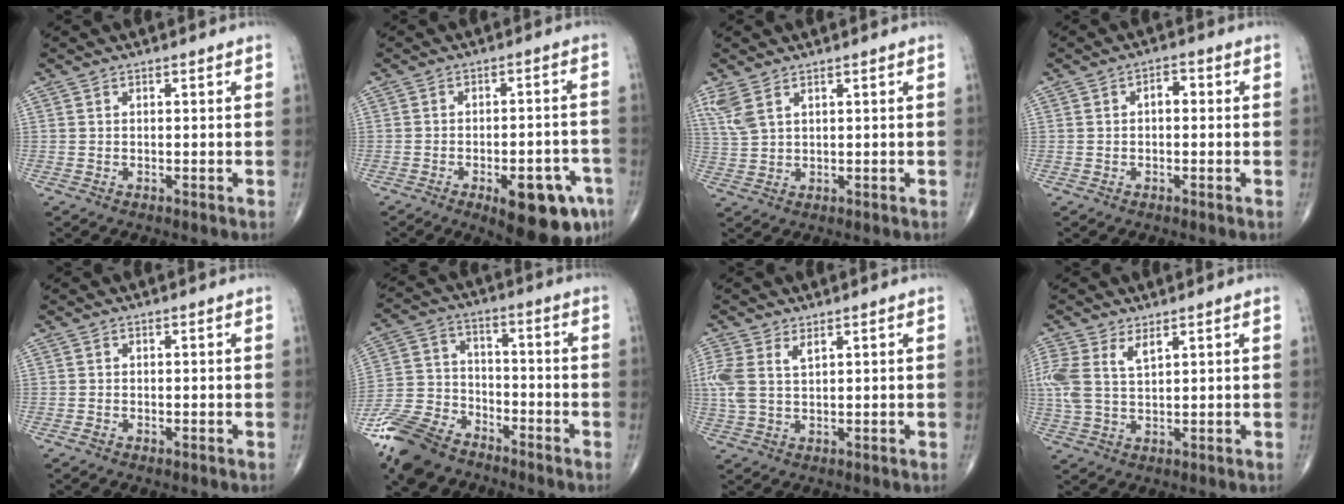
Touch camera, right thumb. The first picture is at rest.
{"total": 14.4, "force": [-6.9, 5.3, 11.4], "torque": [-0.108, 0.026, -0.080]}
{"total": 4.3, "force": [2.5, 1.8, 3.0], "torque": [-0.078, 0.001, 0.063]}
{"total": 2.5, "force": [0.1, 1.5, 2.0], "torque": [-0.018, 0.011, -0.005]}
{"total": 0.6, "force": [-0.4, 0.4, 0.4], "torque": [-0.012, 0.003, -0.006]}
{"total": 13.6, "force": [-10.1, 7.3, 5.6], "torque": [-0.107, 0.041, -0.197]}
{"total": 5.9, "force": [2.2, 2.9, 4.6], "torque": [-0.126, 0.010, 0.051]}
{"total": 7.3, "force": [3.1, 3.4, 5.7], "torque": [-0.145, 0.005, 0.069]}